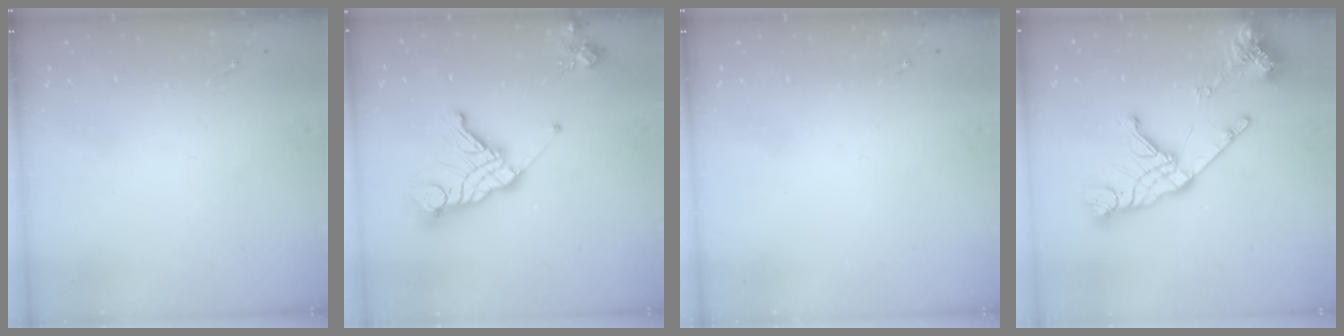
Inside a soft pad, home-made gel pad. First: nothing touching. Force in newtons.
{"total": 17.5, "press": 17.4, "slide": 2.0}
{"total": 0.0}
{"total": 19.2, "press": 19.1, "slide": 2.3}